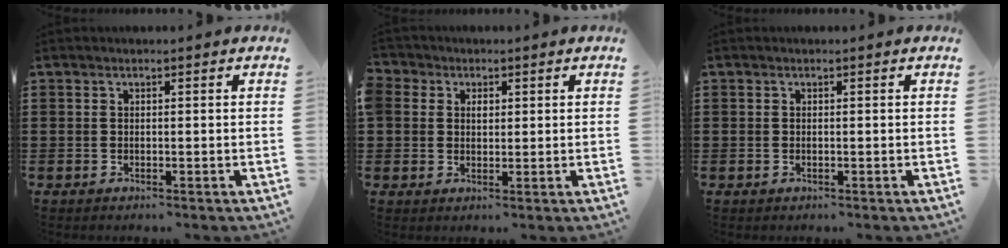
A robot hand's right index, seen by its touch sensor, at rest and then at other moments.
{"total": 2.7, "force": [1.0, 2.4, 0.3], "torque": [-0.020, 0.014, 0.016]}
{"total": 0.0}